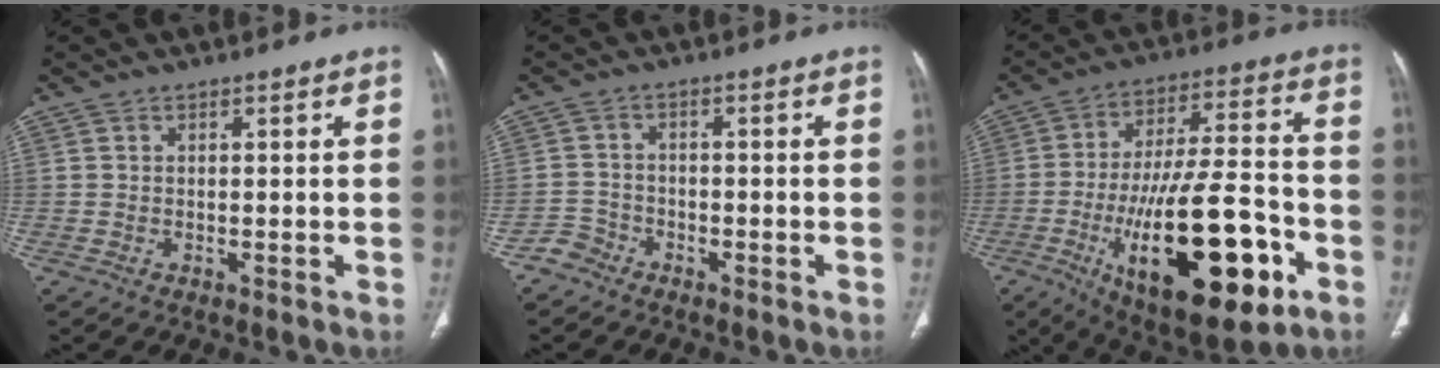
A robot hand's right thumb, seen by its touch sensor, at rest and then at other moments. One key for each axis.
{"total": 2.8, "fx": -2.2, "fy": 1.7, "fz": -0.3, "tx": 0.011, "ty": 0.013, "tz": -0.049}
{"total": 27.5, "fx": -9.8, "fy": 10.3, "fz": 23.5, "tx": -0.384, "ty": 0.027, "tz": -0.138}